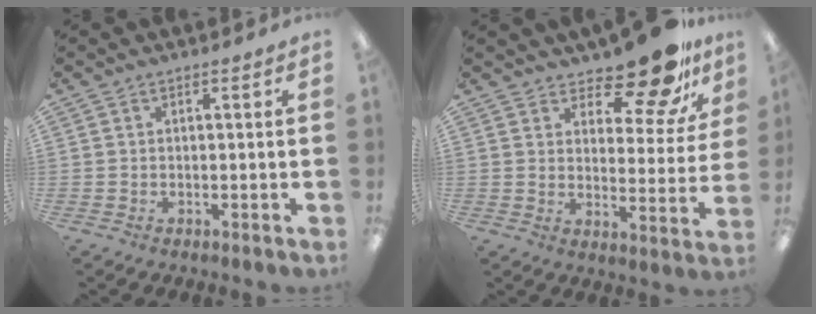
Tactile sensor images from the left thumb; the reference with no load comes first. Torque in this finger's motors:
{"motor_torque": [0.31, 0.37, -0.16, -0.08, 0.06]}